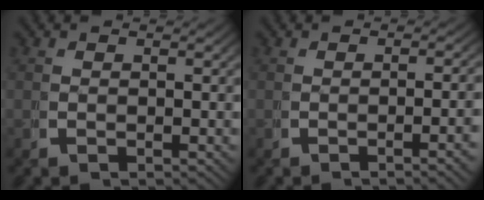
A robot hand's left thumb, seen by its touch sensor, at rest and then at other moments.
{"total": 2.4, "force": [-0.9, 0.2, 2.2], "torque": [-0.030, 0.008, -0.016]}